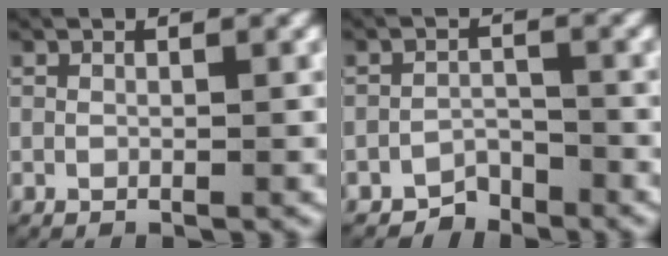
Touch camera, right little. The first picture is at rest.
{"total": 2.6, "force": [-2.3, 1.1, 0.1], "torque": [0.004, -0.008, -0.045]}